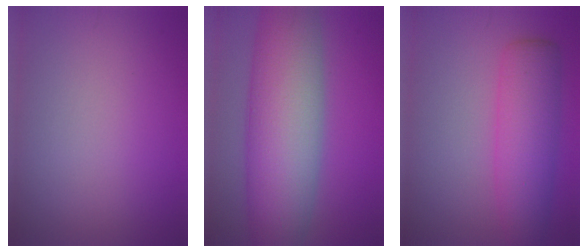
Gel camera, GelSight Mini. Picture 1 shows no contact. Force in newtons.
{"total": 12.1, "press": 12.1, "slide": 0.6}
{"total": 6.0, "press": 6.0, "slide": 0.1}